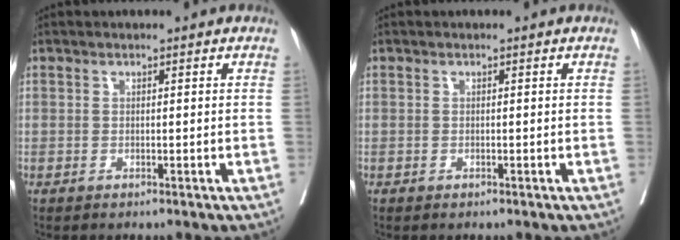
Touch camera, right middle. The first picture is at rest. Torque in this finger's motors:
{"motor_torque": [0.05, -0.46, 0.04, 0.01]}